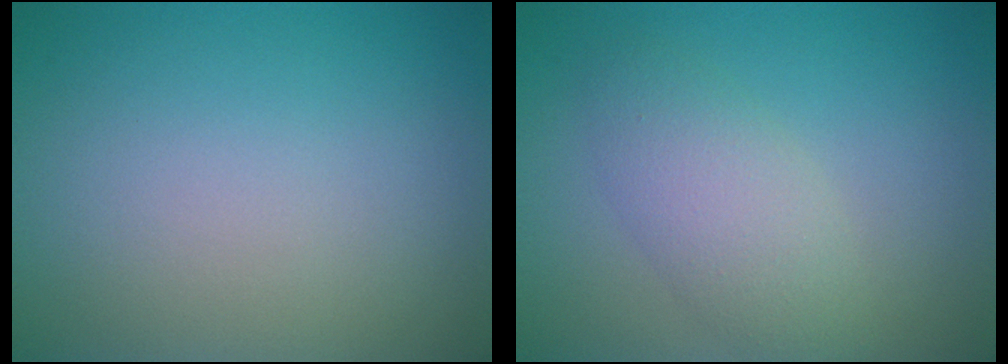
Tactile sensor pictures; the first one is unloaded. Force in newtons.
{"total": 3.6, "press": 3.5, "slide": 0.2}